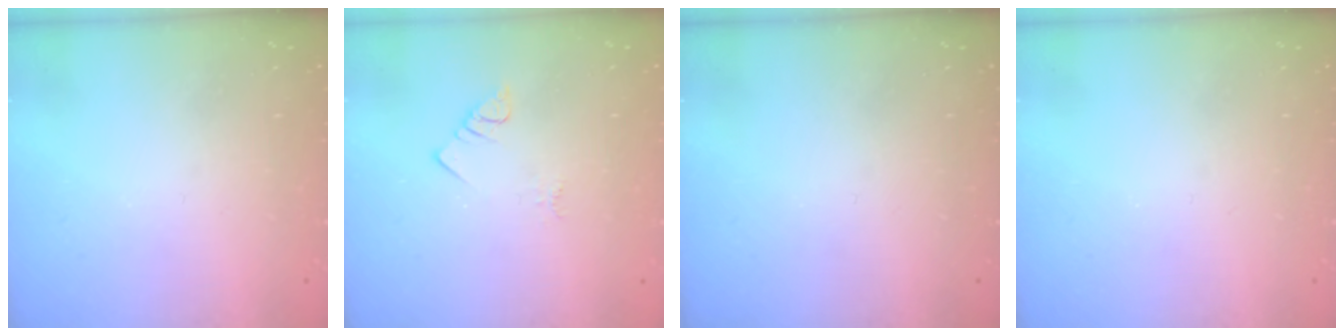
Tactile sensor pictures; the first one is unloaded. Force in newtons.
{"total": 2.0, "press": 2.0, "slide": 0.4}
{"total": 0.0}
{"total": 0.0}